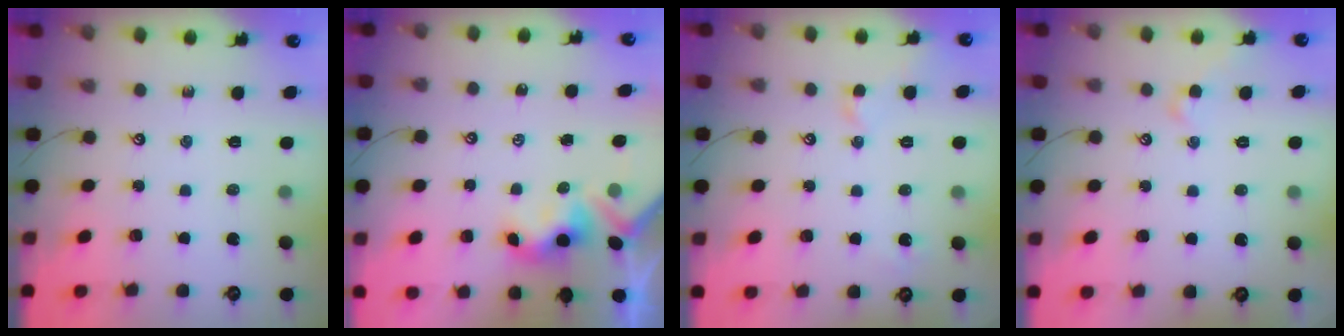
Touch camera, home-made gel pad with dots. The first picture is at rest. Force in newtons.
{"total": 3.4, "press": 3.4, "slide": 0.3}
{"total": 0.5, "press": 0.1, "slide": 0.5}
{"total": 1.0, "press": 1.0, "slide": 0.4}